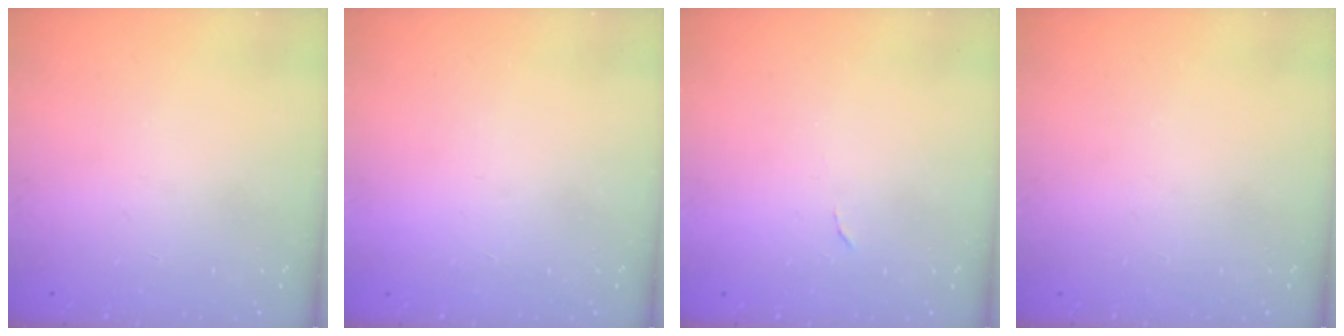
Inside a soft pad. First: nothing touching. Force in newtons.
{"total": 1.5, "press": 1.5, "slide": 0.1}
{"total": 3.7, "press": 3.7, "slide": 0.2}
{"total": 0.0}